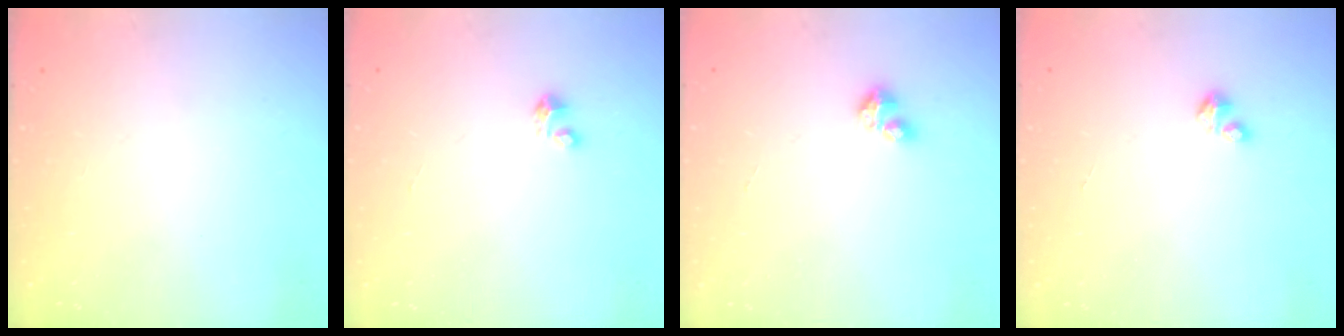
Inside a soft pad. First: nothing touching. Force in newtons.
{"total": 2.1, "press": 2.1, "slide": 0.1}
{"total": 2.8, "press": 2.8, "slide": 0.2}
{"total": 1.7, "press": 1.7, "slide": 0.2}